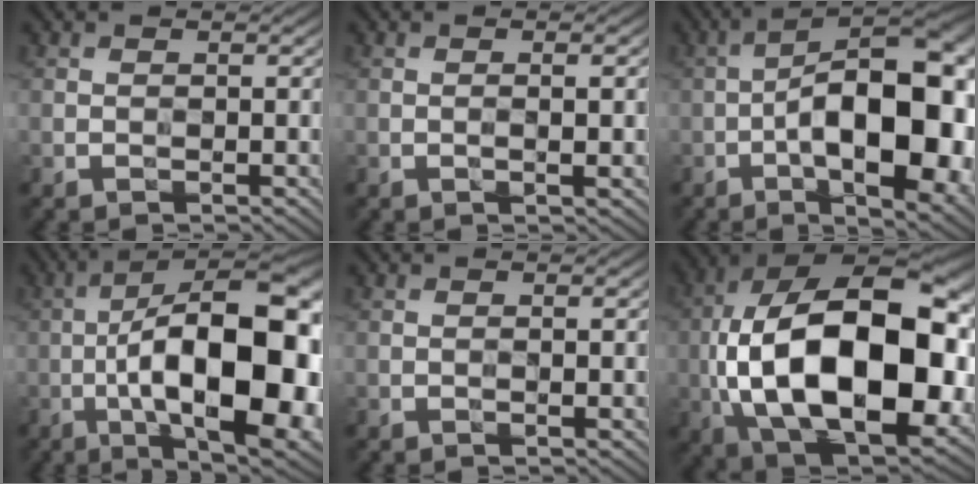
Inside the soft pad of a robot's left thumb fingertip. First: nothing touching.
{"total": 2.6, "force": [-0.1, 0.3, 2.6], "torque": [-0.040, 0.003, -0.004]}
{"total": 19.1, "force": [-3.7, 8.3, 16.9], "torque": [-0.232, 0.009, -0.059]}
{"total": 21.0, "force": [-4.1, 8.2, 18.9], "torque": [-0.272, 0.019, -0.069]}
{"total": 0.8, "force": [-0.1, 0.0, 0.7], "torque": [-0.012, -0.001, -0.002]}
{"total": 23.3, "force": [-2.2, 12.1, 19.8], "torque": [-0.379, -0.018, -0.033]}